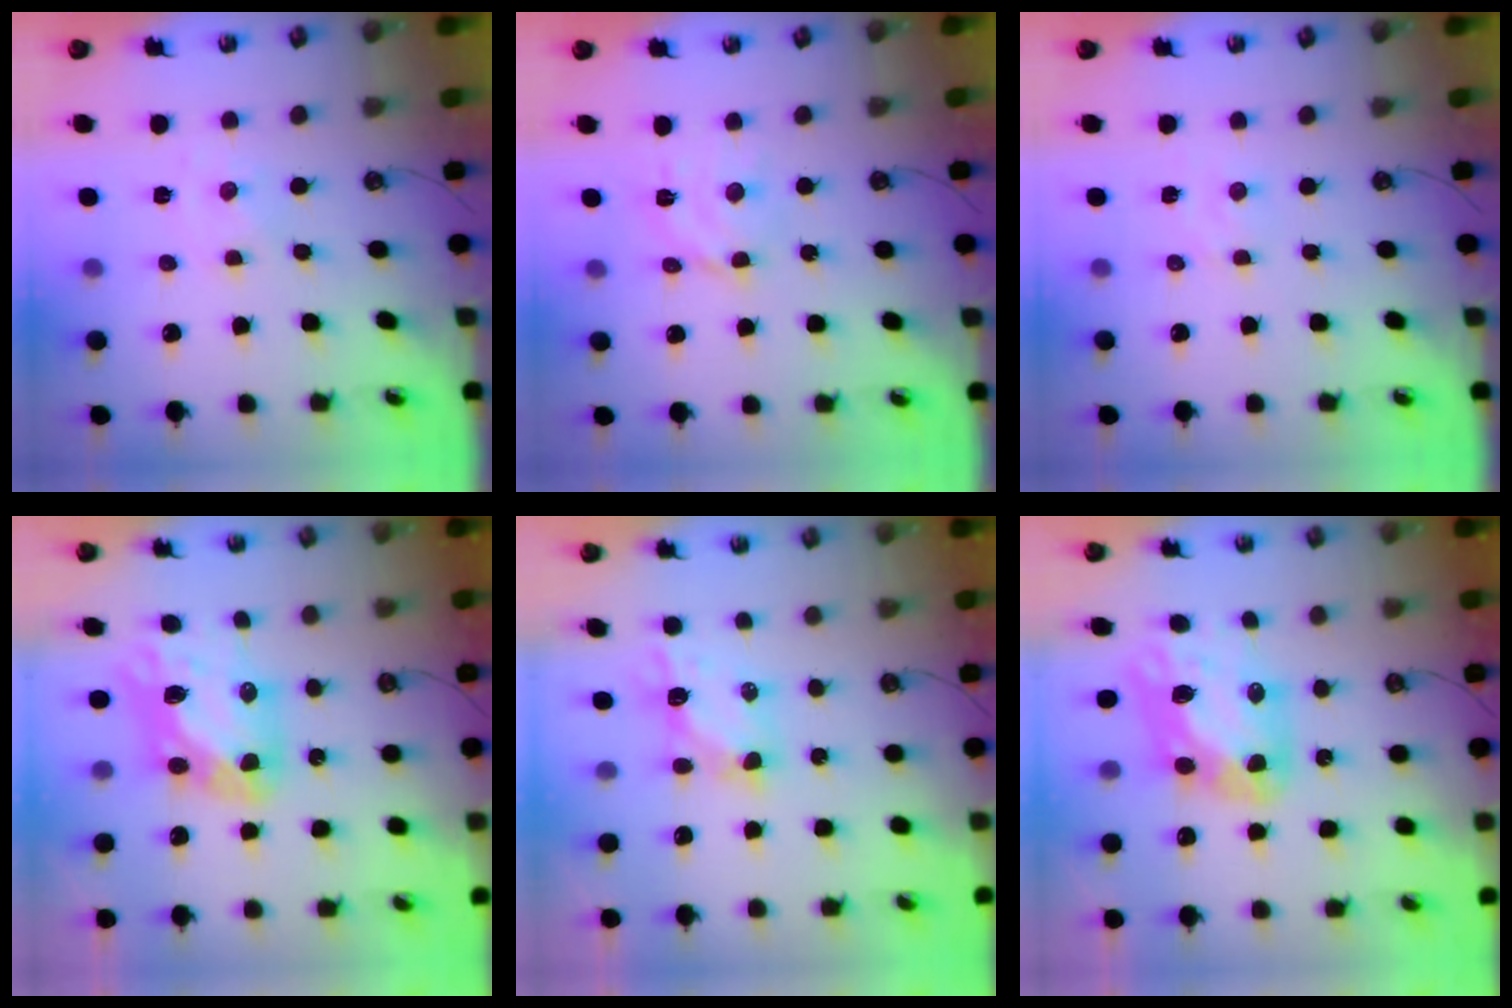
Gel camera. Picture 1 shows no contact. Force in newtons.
{"total": 8.7, "press": 8.7, "slide": 0.5}
{"total": 1.7, "press": 1.6, "slide": 0.3}
{"total": 11.5, "press": 11.5, "slide": 0.9}
{"total": 6.1, "press": 6.1, "slide": 0.3}
{"total": 10.6, "press": 10.5, "slide": 1.1}